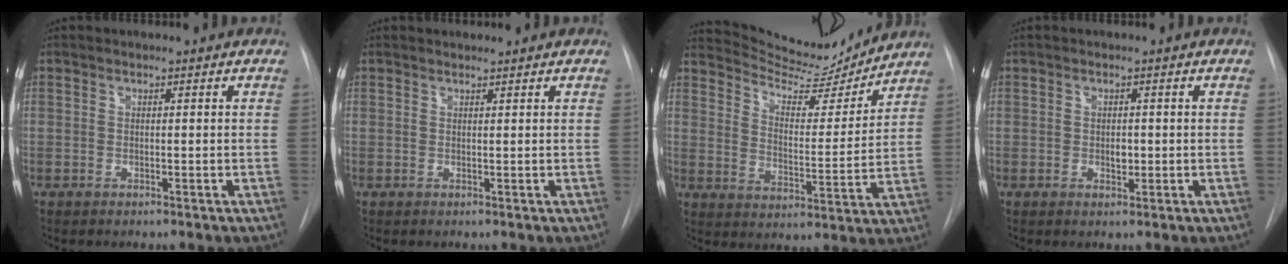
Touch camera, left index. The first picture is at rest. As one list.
[{"total": 1.0, "force": [1.0, -0.1, 0.1], "torque": [-0.001, 0.006, 0.022]}, {"total": 13.7, "force": [13.4, 1.5, 2.5], "torque": [-0.043, -0.026, 0.201]}, {"total": 1.3, "force": [-0.3, 0.8, 0.9], "torque": [-0.013, -0.004, -0.003]}]